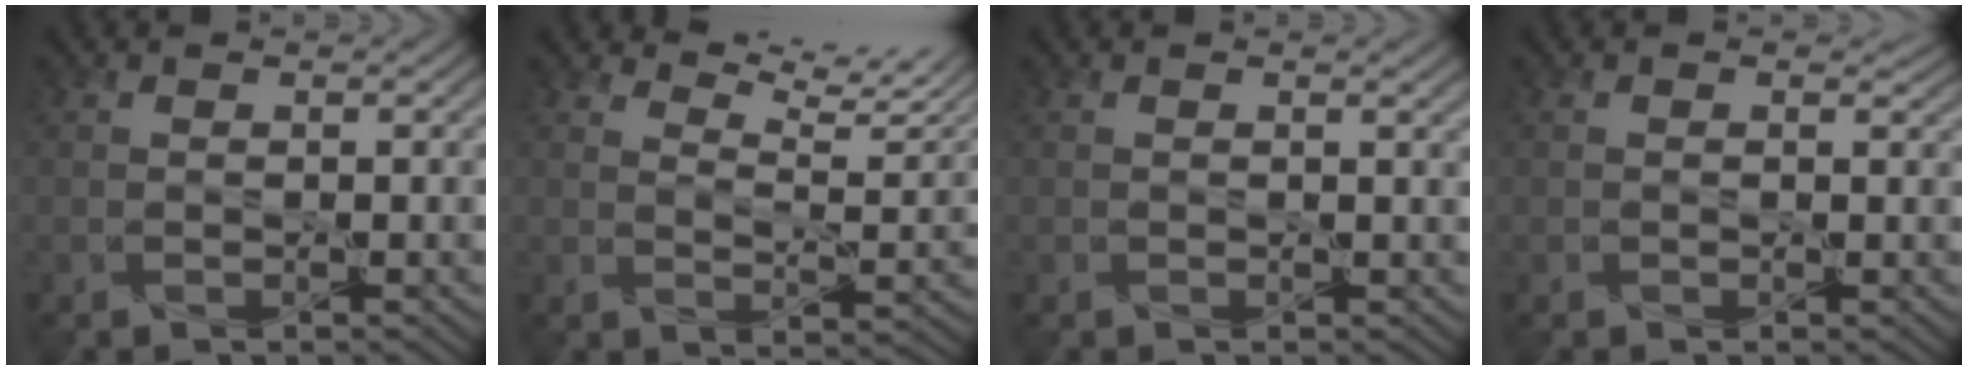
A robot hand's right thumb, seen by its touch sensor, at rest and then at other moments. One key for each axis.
{"total": 7.1, "fx": 6.0, "fy": 1.7, "fz": 3.5, "tx": -0.081, "ty": 0.003, "tz": 0.094}
{"total": 0.5, "fx": 0.4, "fy": 0.0, "fz": 0.3, "tx": -0.004, "ty": -0.001, "tz": 0.009}
{"total": 0.8, "fx": 0.4, "fy": 0.7, "fz": 0.2, "tx": -0.006, "ty": -0.005, "tz": 0.005}